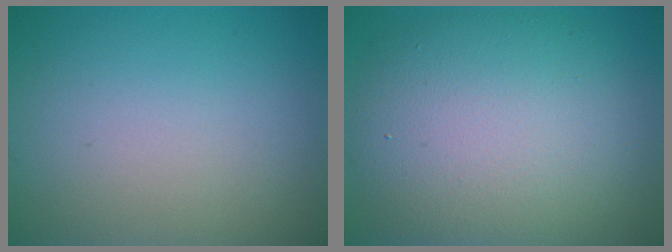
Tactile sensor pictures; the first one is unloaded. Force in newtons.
{"total": 10.7, "press": 10.7, "slide": 0.5}